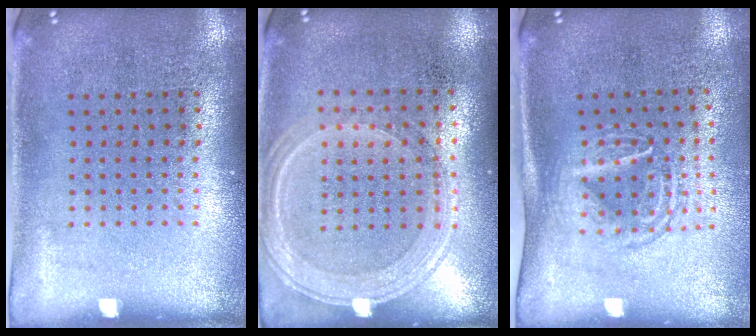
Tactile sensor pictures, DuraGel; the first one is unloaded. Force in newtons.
{"total": 1.3, "press": 1.2, "slide": 0.4}
{"total": 1.7, "press": 1.3, "slide": 1.1}